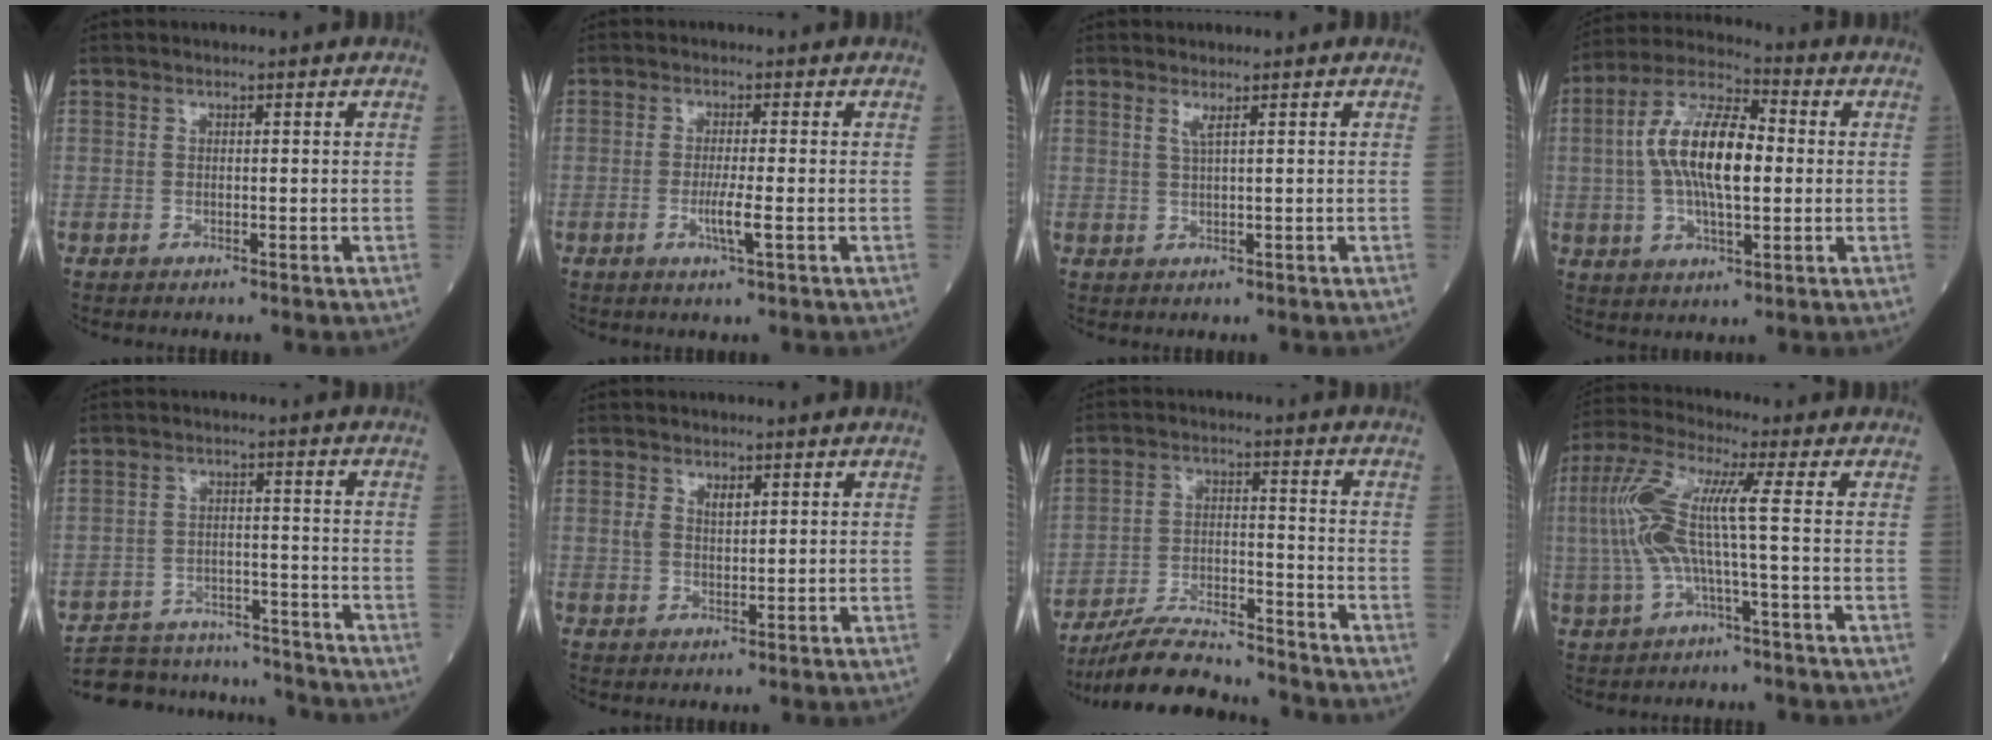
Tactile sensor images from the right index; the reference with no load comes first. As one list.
[{"total": 3.4, "force": [-0.9, -0.2, 3.3], "torque": [-0.064, -0.007, -0.018]}, {"total": 1.4, "force": [0.8, -0.2, 1.1], "torque": [-0.029, -0.004, 0.016]}, {"total": 13.5, "force": [0.5, 4.7, 12.7], "torque": [-0.254, 0.018, 0.006]}, {"total": 14.9, "force": [-14.2, 3.7, 2.8], "torque": [-0.048, 0.018, -0.203]}, {"total": 2.9, "force": [1.2, 1.5, 2.2], "torque": [-0.045, 0.008, 0.024]}, {"total": 12.6, "force": [-11.9, 1.3, 3.8], "torque": [-0.062, 0.009, -0.206]}, {"total": 9.7, "force": [-0.2, 0.3, 9.7], "torque": [-0.223, 0.028, -0.008]}]